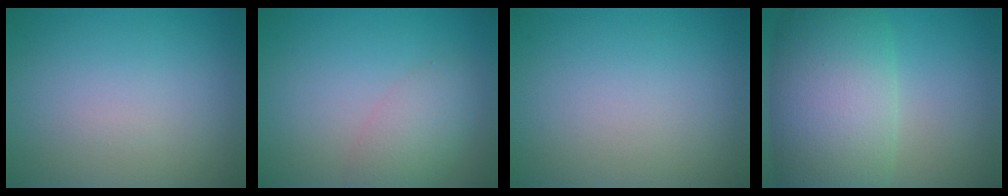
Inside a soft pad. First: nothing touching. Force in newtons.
{"total": 3.0, "press": 3.0, "slide": 0.1}
{"total": 0.0}
{"total": 12.1, "press": 12.0, "slide": 0.8}